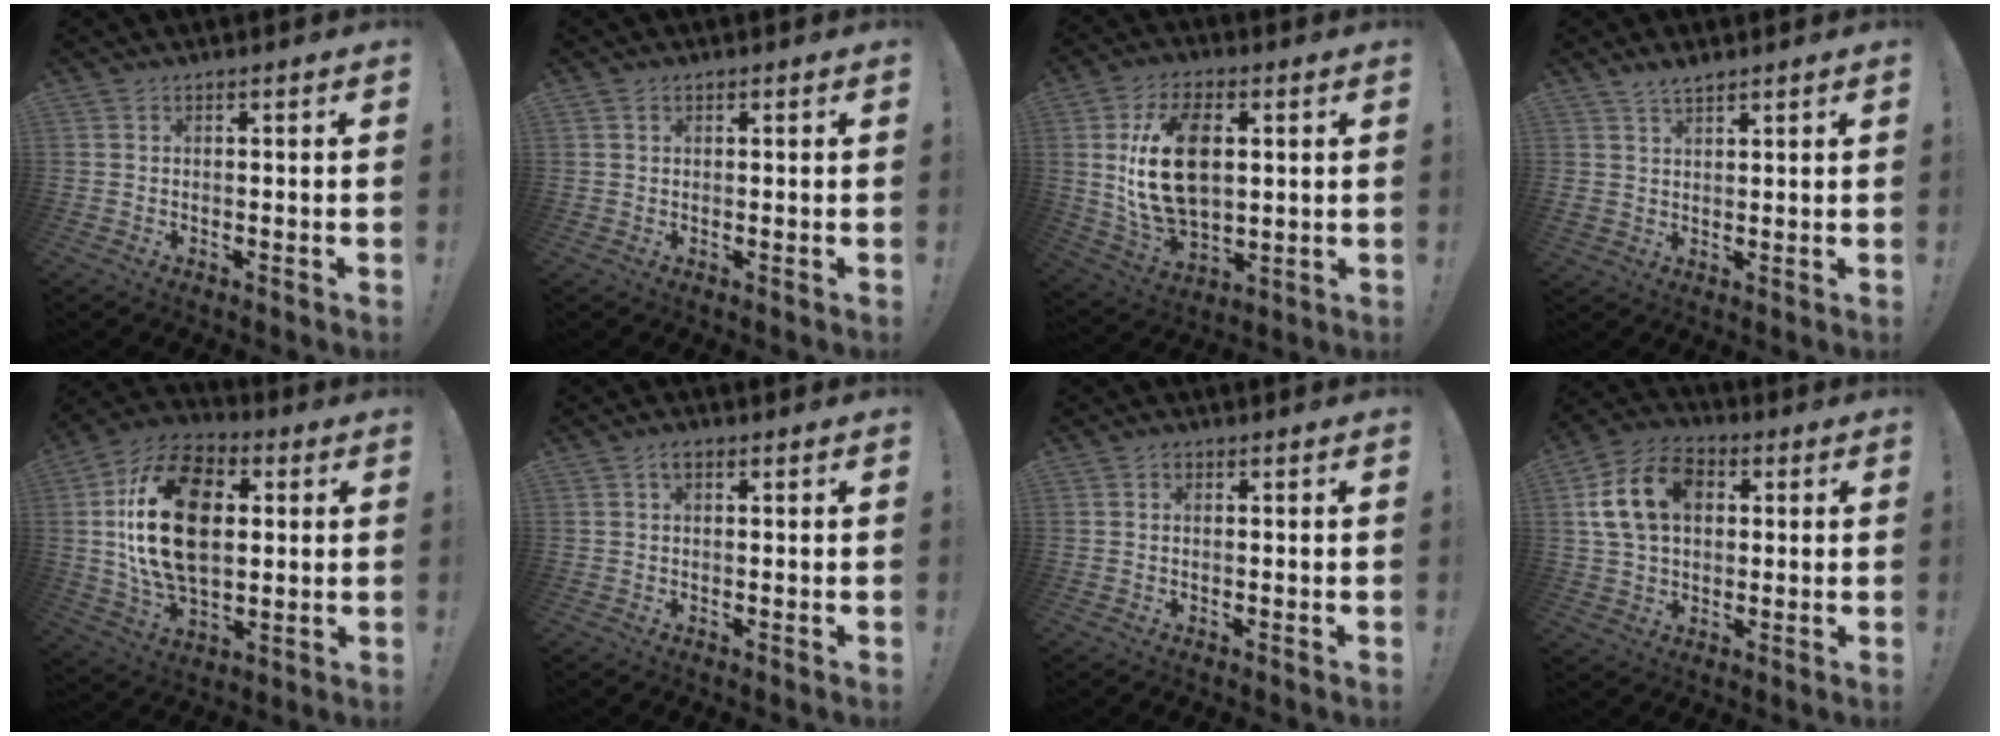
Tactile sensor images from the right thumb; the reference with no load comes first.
{"total": 0.7, "force": [0.4, 0.6, 0.1], "torque": [0.002, -0.001, 0.006]}
{"total": 19.0, "force": [3.2, 12.0, 14.4], "torque": [-0.273, 0.002, 0.056]}
{"total": 4.7, "force": [3.6, 2.6, 1.6], "torque": [-0.032, -0.016, 0.069]}
{"total": 25.6, "force": [3.8, 16.3, 19.4], "torque": [-0.354, 0.003, 0.066]}
{"total": 2.3, "force": [1.0, 1.2, 1.7], "torque": [-0.035, 0.004, 0.017]}
{"total": 0.6, "force": [0.1, 0.5, 0.3], "torque": [0.001, 0.000, 0.000]}
{"total": 15.6, "force": [4.0, 11.2, 10.1], "torque": [-0.180, 0.003, 0.081]}